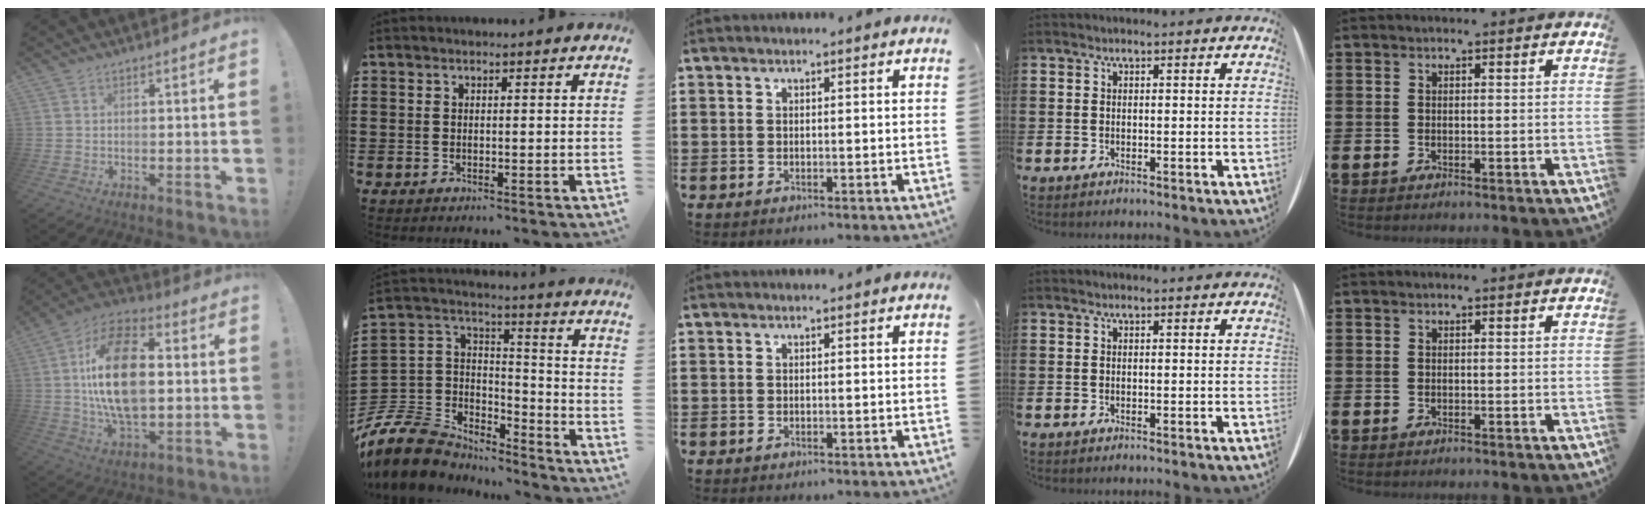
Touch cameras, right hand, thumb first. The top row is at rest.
{"thumb": {"total": 21.7, "force": [1.4, 12.5, 17.7], "torque": [-0.313, 0.002, 0.019]}, "index": {"total": 11.0, "force": [-9.0, 5.8, 2.8], "torque": [-0.103, 0.012, -0.181]}}